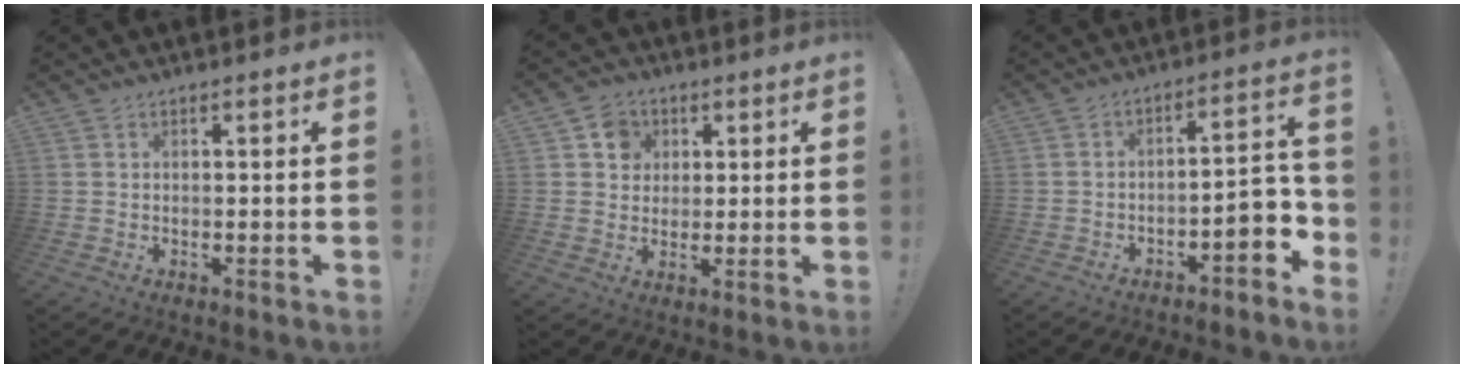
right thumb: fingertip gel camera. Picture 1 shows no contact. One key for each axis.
{"total": 7.7, "fx": 2.7, "fy": 7.0, "fz": 1.8, "tx": -0.024, "ty": -0.009, "tz": 0.055}
{"total": 7.8, "fx": -3.5, "fy": 3.0, "fz": 6.3, "tx": -0.071, "ty": 0.010, "tz": -0.062}